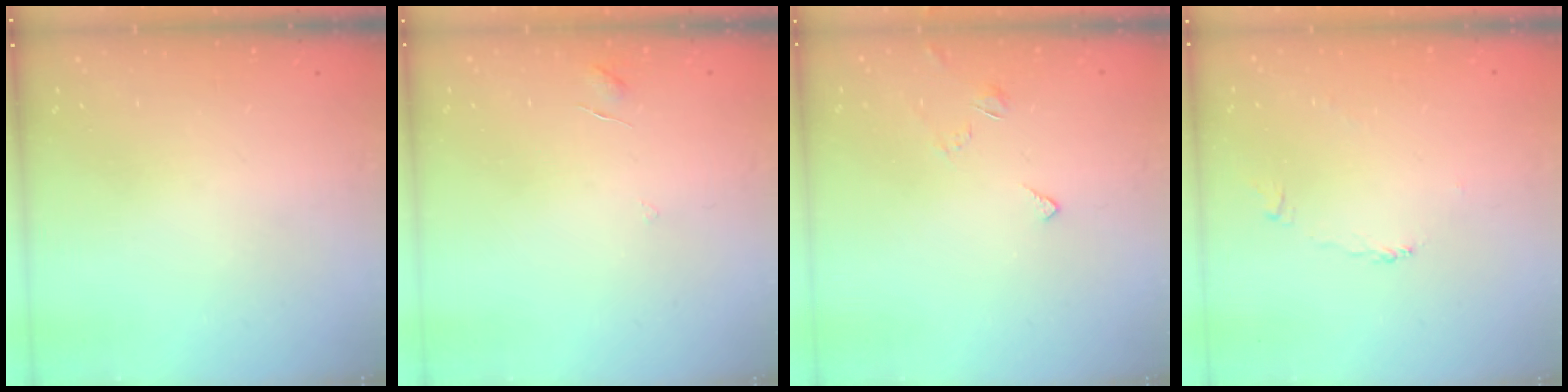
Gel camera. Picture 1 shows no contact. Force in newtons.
{"total": 2.9, "press": 2.9, "slide": 0.2}
{"total": 2.9, "press": 2.8, "slide": 0.6}
{"total": 2.2, "press": 2.1, "slide": 0.4}